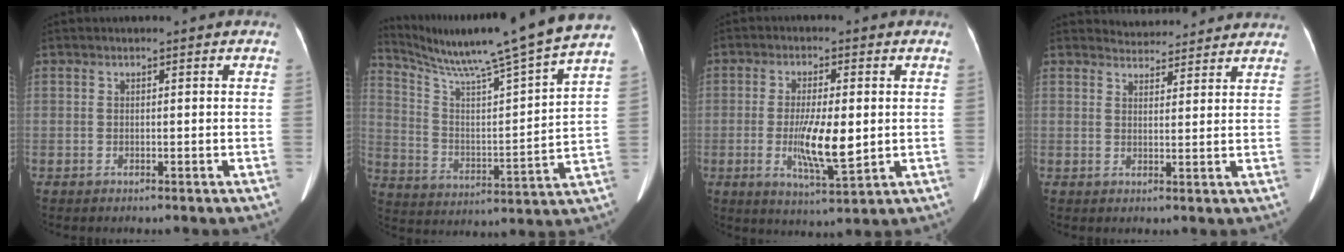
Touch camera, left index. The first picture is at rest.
{"total": 22.0, "force": [18.7, -1.7, 11.4], "torque": [-0.204, -0.030, 0.282]}
{"total": 8.4, "force": [-0.8, 1.7, 8.2], "torque": [-0.155, -0.019, -0.012]}
{"total": 8.0, "force": [7.7, 1.9, 0.7], "torque": [0.001, 0.017, 0.087]}